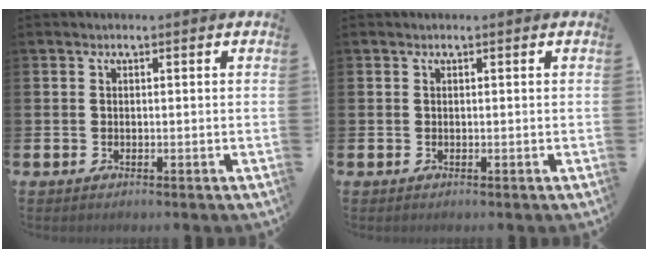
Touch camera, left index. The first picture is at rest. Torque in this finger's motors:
{"motor_torque": [0.05, 0.01, -0.01, 0.00]}